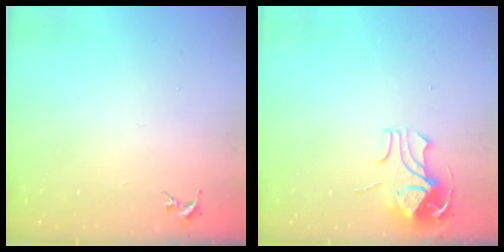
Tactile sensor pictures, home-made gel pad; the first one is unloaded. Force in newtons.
{"total": 8.5, "press": 8.4, "slide": 0.8}